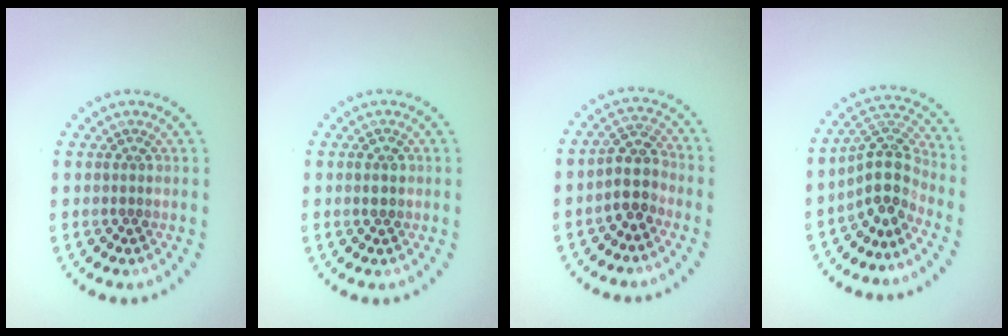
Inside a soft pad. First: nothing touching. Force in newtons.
{"total": 1.5, "press": 1.5, "slide": 0.2}
{"total": 2.9, "press": 2.4, "slide": 1.7}
{"total": 4.0, "press": 2.9, "slide": 2.8}